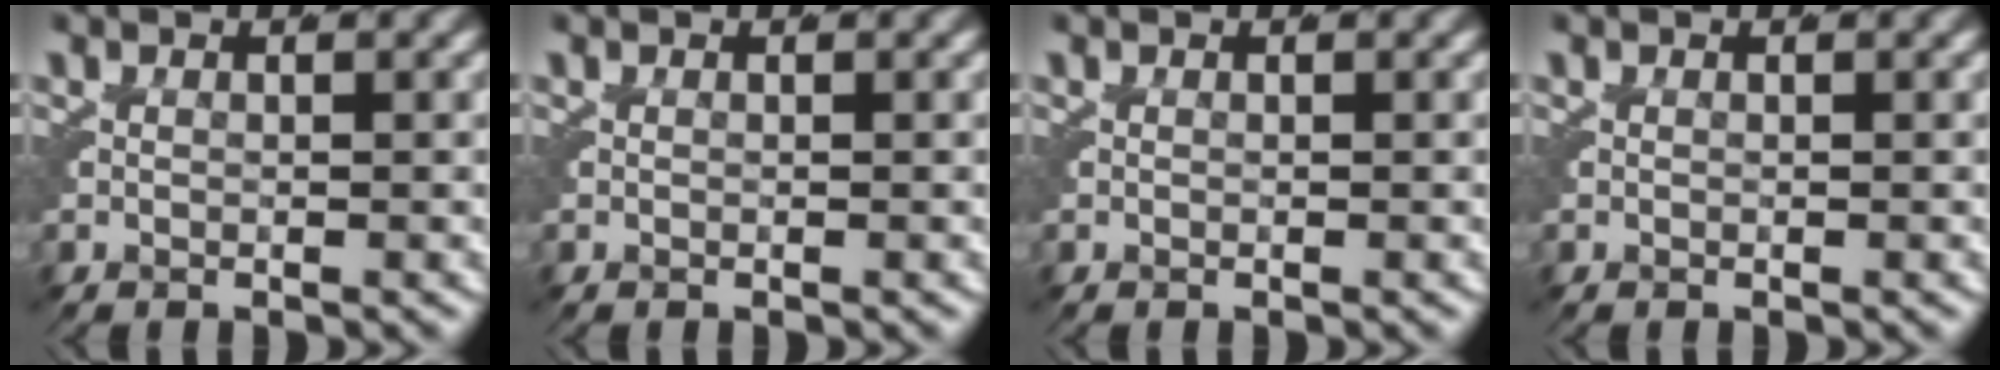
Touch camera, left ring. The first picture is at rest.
{"total": 0.0}
{"total": 0.0}
{"total": 0.0}